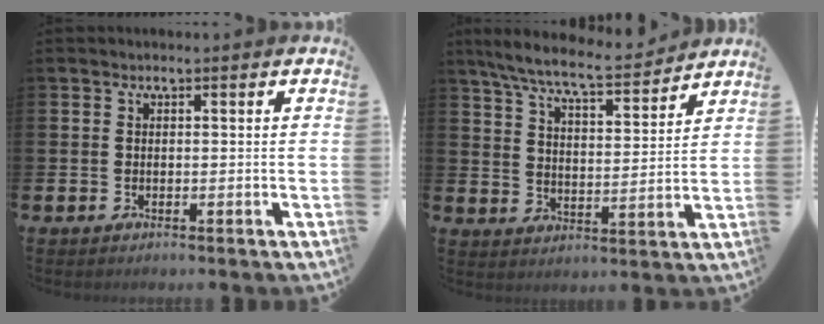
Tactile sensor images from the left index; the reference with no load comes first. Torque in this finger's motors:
{"motor_torque": [1.00, -1.01, 0.64, 0.20]}